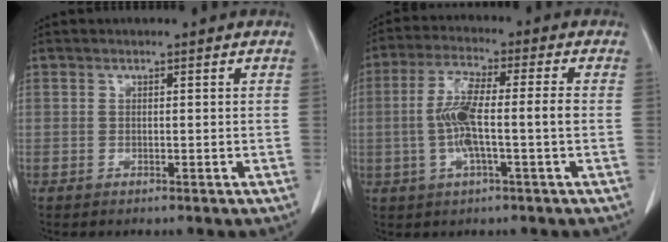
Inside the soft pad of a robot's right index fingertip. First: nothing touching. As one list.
[{"total": 8.7, "force": [-0.8, 0.8, 8.7], "torque": [-0.173, 0.015, -0.019]}]